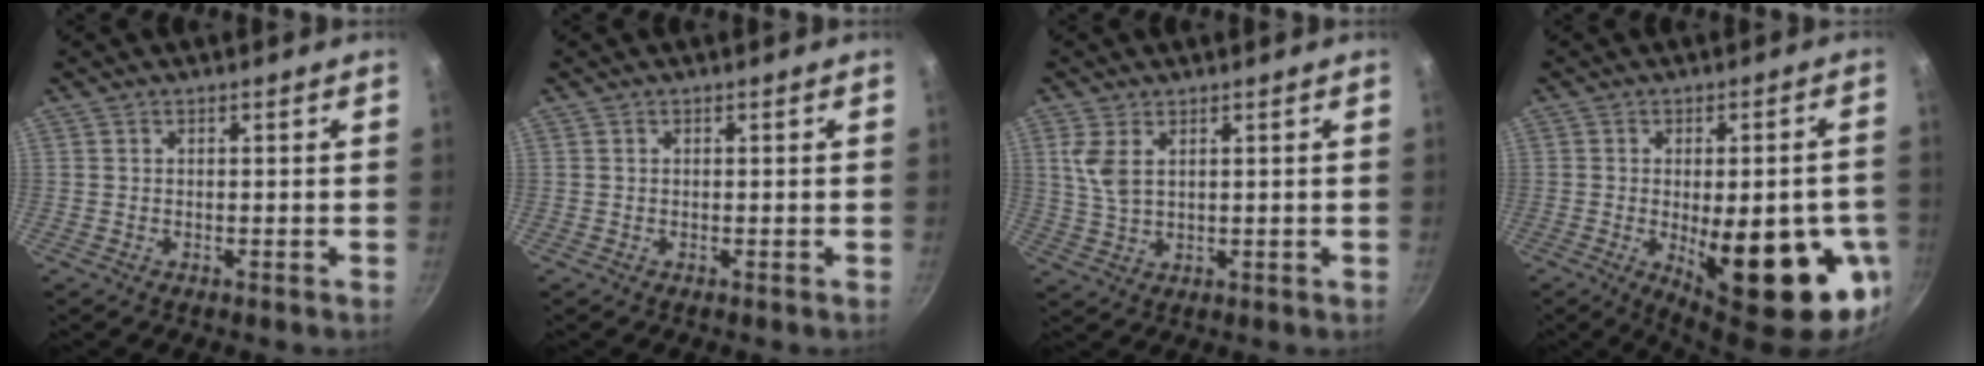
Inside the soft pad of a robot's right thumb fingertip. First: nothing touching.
{"total": 0.0}
{"total": 5.4, "force": [2.0, 3.0, 4.1], "torque": [-0.081, -0.009, 0.045]}
{"total": 20.6, "force": [-5.3, 7.6, 18.3], "torque": [-0.221, -0.001, -0.056]}